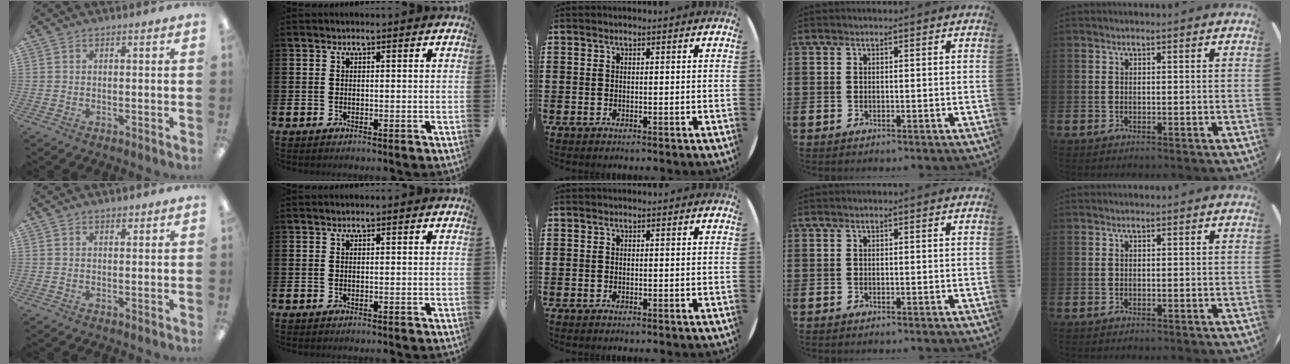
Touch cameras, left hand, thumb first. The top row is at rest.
{"thumb": {"total": 1.2, "force": [1.0, 0.5, 0.4], "torque": [0.000, -0.003, 0.016]}}